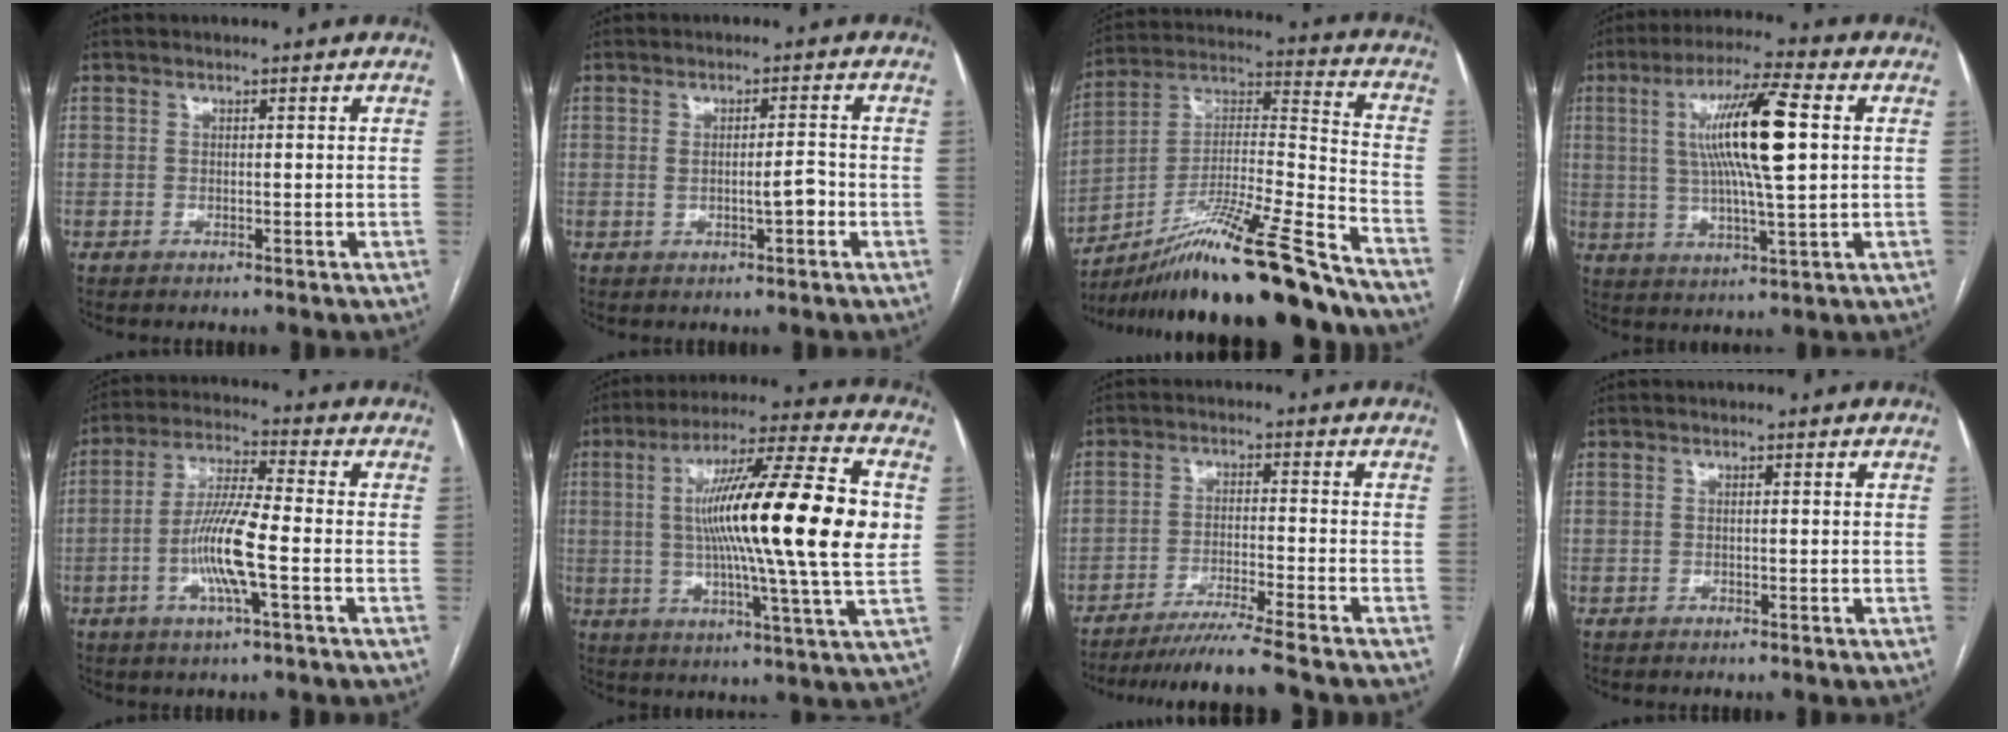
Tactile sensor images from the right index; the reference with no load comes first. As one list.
[{"total": 3.3, "force": [-0.7, 0.7, 3.2], "torque": [-0.052, 0.002, -0.007]}, {"total": 24.3, "force": [-19.3, 0.2, 14.7], "torque": [-0.232, -0.013, -0.335]}, {"total": 13.7, "force": [2.5, 1.1, 13.4], "torque": [-0.245, 0.011, 0.043]}, {"total": 10.3, "force": [-2.7, 0.8, 9.9], "torque": [-0.195, -0.002, -0.056]}, {"total": 22.5, "force": [2.0, 0.4, 22.4], "torque": [-0.363, 0.005, 0.015]}, {"total": 10.3, "force": [-9.1, -2.1, 4.5], "torque": [-0.047, -0.033, -0.145]}, {"total": 0.0}]